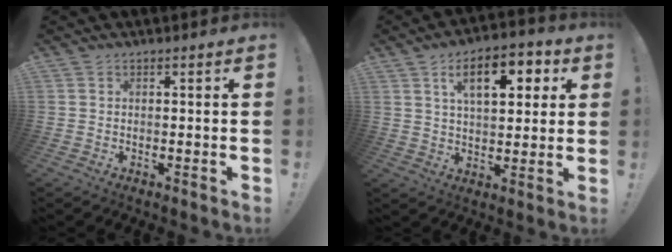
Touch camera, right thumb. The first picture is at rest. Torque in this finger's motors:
{"motor_torque": [0.13, 0.38, 0.97, 0.51, 0.06]}